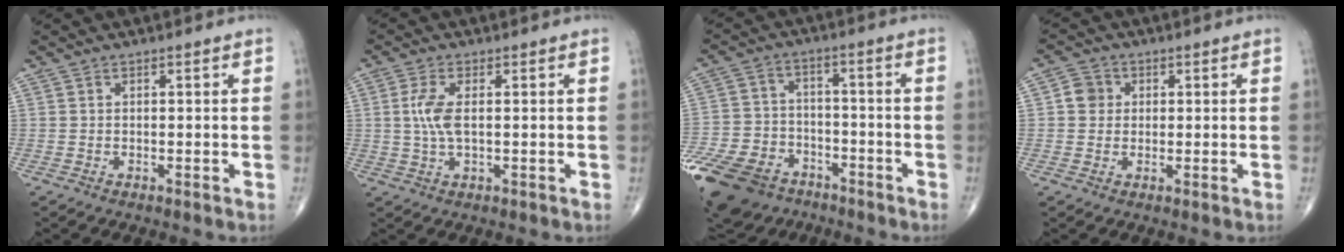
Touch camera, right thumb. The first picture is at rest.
{"total": 5.1, "force": [0.5, 2.0, 4.6], "torque": [-0.111, 0.002, 0.009]}
{"total": 20.6, "force": [-12.4, 13.7, 9.1], "torque": [-0.226, 0.036, -0.209]}
{"total": 3.7, "force": [0.5, 3.4, 1.2], "torque": [-0.005, 0.003, 0.003]}